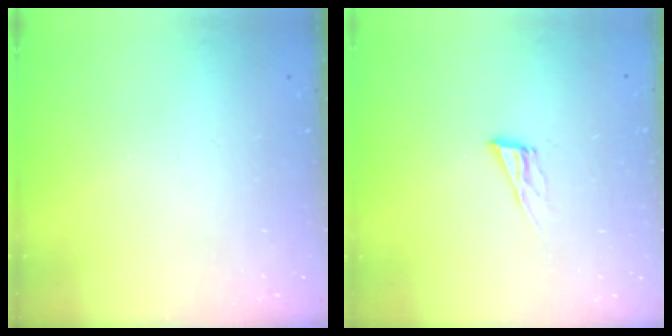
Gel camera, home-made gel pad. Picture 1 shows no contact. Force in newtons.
{"total": 8.4, "press": 8.0, "slide": 2.2}